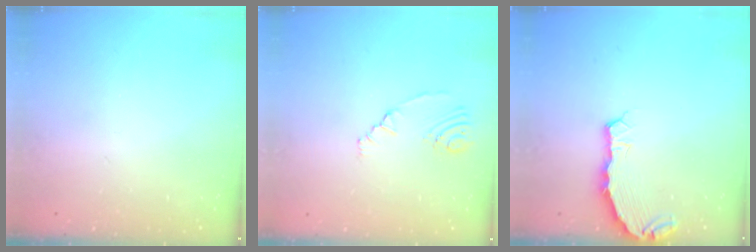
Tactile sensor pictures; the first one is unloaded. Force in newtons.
{"total": 2.9, "press": 2.1, "slide": 2.0}
{"total": 6.8, "press": 5.8, "slide": 3.7}